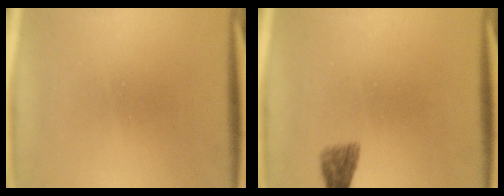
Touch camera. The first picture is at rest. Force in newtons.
{"total": 1.8}